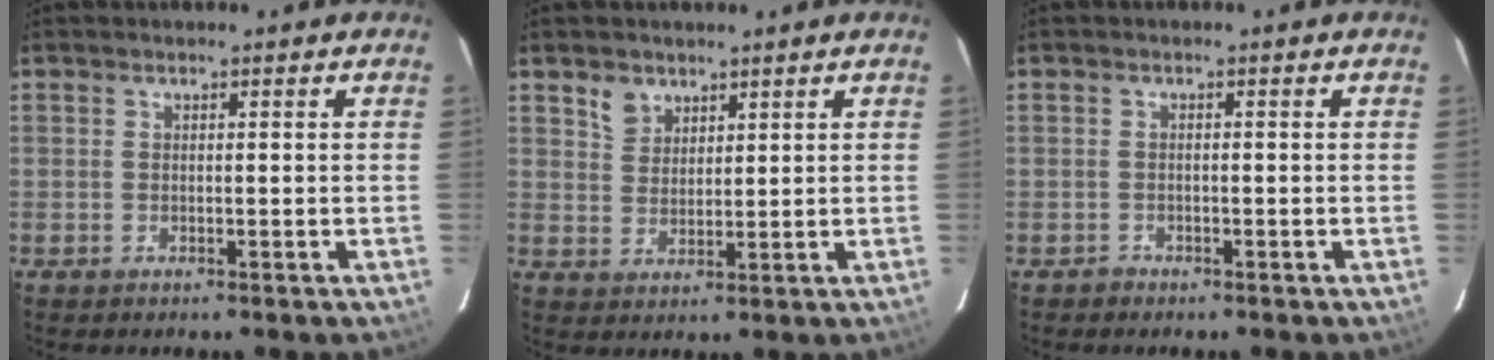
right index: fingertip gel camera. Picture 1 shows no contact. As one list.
[{"total": 4.4, "force": [3.5, 2.6, 0.4], "torque": [0.001, 0.009, 0.071]}, {"total": 1.0, "force": [-0.8, 0.6, -0.1], "torque": [0.002, 0.007, -0.014]}]